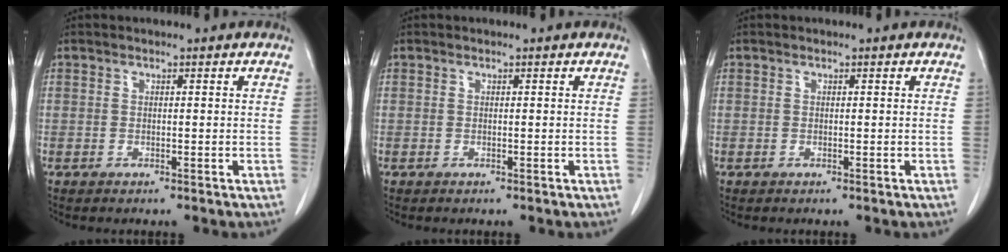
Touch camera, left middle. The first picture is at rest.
{"total": 0.0}
{"total": 0.0}